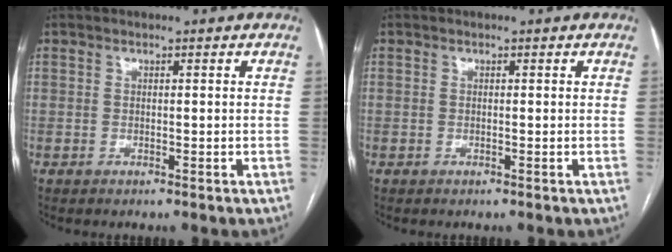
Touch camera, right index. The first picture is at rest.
{"total": 0.0}